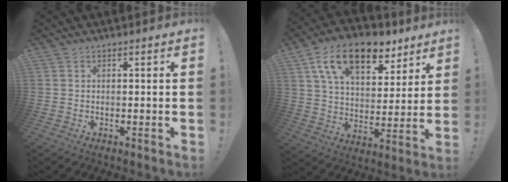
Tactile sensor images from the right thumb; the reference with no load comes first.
{"total": 18.2, "force": [10.7, 9.8, 11.0], "torque": [-0.184, -0.050, 0.191]}